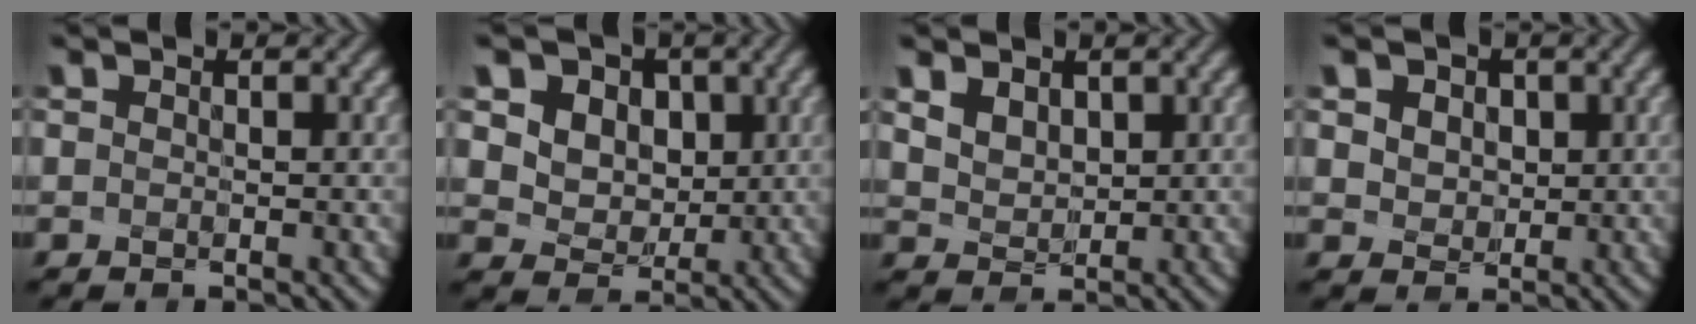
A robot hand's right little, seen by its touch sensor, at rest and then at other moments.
{"total": 9.9, "force": [4.7, 7.3, 4.7], "torque": [-0.114, 0.014, 0.091]}
{"total": 5.3, "force": [2.7, 3.8, 2.6], "torque": [-0.071, 0.021, 0.049]}
{"total": 5.6, "force": [2.4, 4.0, 3.2], "torque": [-0.072, 0.017, 0.031]}